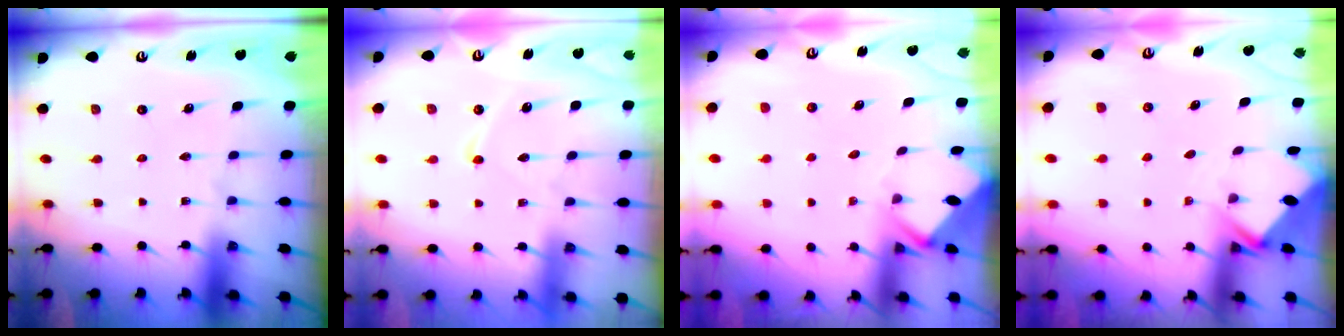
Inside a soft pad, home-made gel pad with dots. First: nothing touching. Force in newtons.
{"total": 5.9, "press": 5.9, "slide": 0.7}
{"total": 3.4, "press": 3.4, "slide": 0.1}
{"total": 2.7, "press": 2.7, "slide": 0.2}